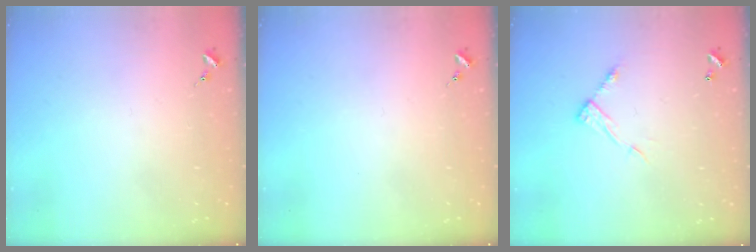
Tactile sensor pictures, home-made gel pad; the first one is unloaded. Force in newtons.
{"total": 0.0}
{"total": 7.6, "press": 7.6, "slide": 0.1}